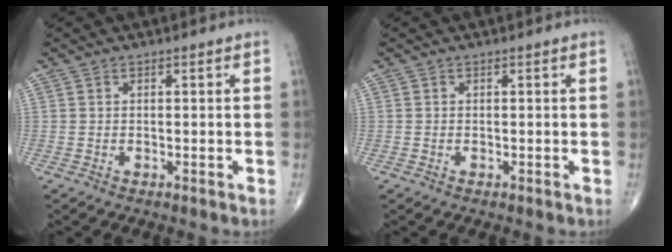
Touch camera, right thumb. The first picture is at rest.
{"total": 0.0}